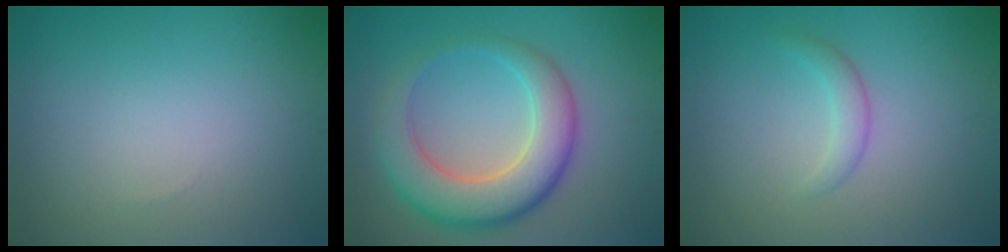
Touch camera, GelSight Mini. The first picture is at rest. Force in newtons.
{"total": 7.7, "press": 7.7, "slide": 0.3}
{"total": 1.7, "press": 1.7, "slide": 0.2}